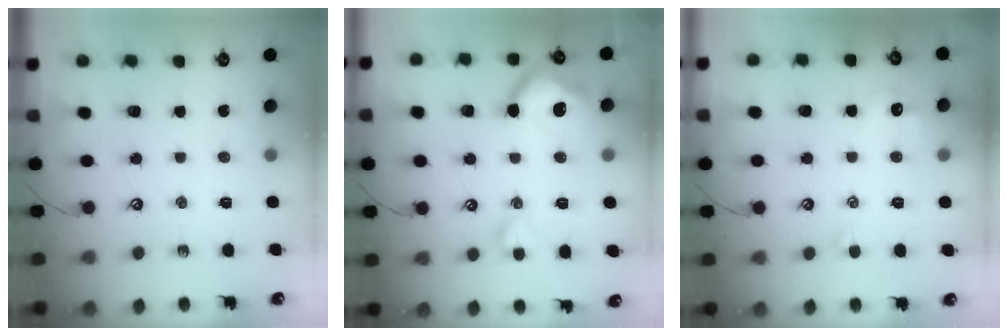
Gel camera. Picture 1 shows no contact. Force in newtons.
{"total": 11.3, "press": 11.2, "slide": 1.4}
{"total": 1.2, "press": 1.0, "slide": 0.6}